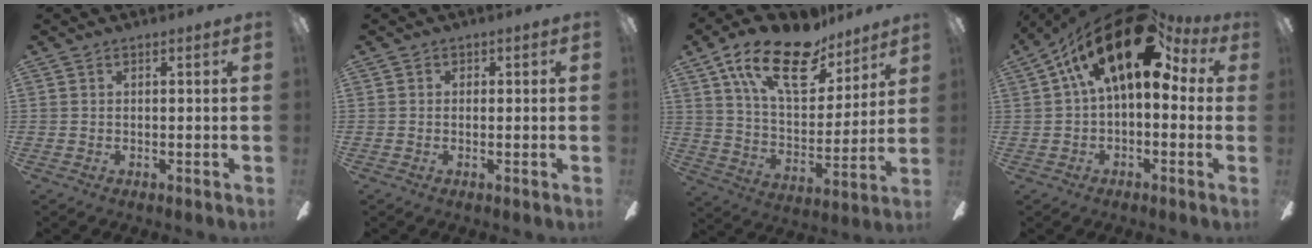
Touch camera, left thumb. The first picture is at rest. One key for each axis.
{"total": 1.0, "fx": -0.5, "fy": 0.8, "fz": 0.3, "tx": -0.004, "ty": 0.005, "tz": -0.010}
{"total": 20.9, "fx": 13.6, "fy": 9.7, "fz": 12.5, "tx": -0.218, "ty": -0.069, "tz": 0.239}
{"total": 20.5, "fx": 9.4, "fy": 9.7, "fz": 15.4, "tx": -0.263, "ty": -0.035, "tz": 0.157}